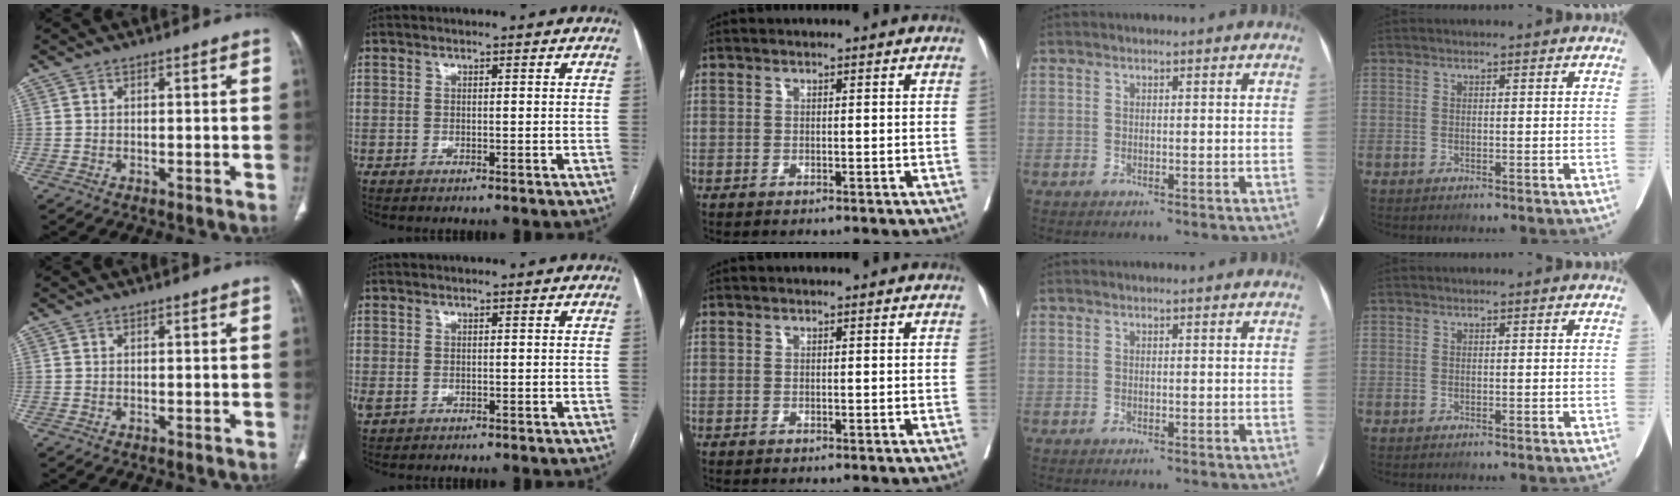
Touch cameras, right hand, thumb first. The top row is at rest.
{"index": {"total": 1.1, "force": [-0.1, 0.9, 0.7], "torque": [-0.018, -0.001, 0.004]}}